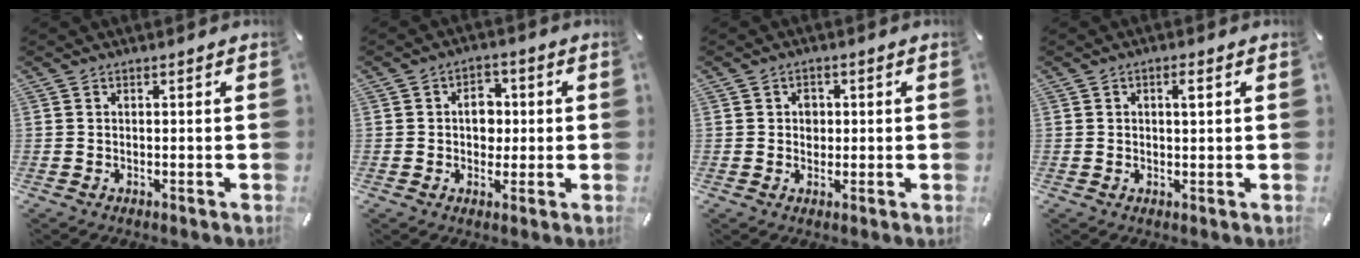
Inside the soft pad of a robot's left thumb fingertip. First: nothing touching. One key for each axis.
{"total": 6.4, "fx": 0.2, "fy": 5.1, "fz": 3.9, "tx": -0.048, "ty": 0.002, "tz": -0.003}
{"total": 2.6, "fx": 0.1, "fy": 2.4, "fz": 1.1, "tx": -0.009, "ty": -0.001, "tz": -0.006}
{"total": 2.1, "fx": 0.7, "fy": 1.0, "fz": 1.8, "tx": -0.022, "ty": -0.002, "tz": 0.008}